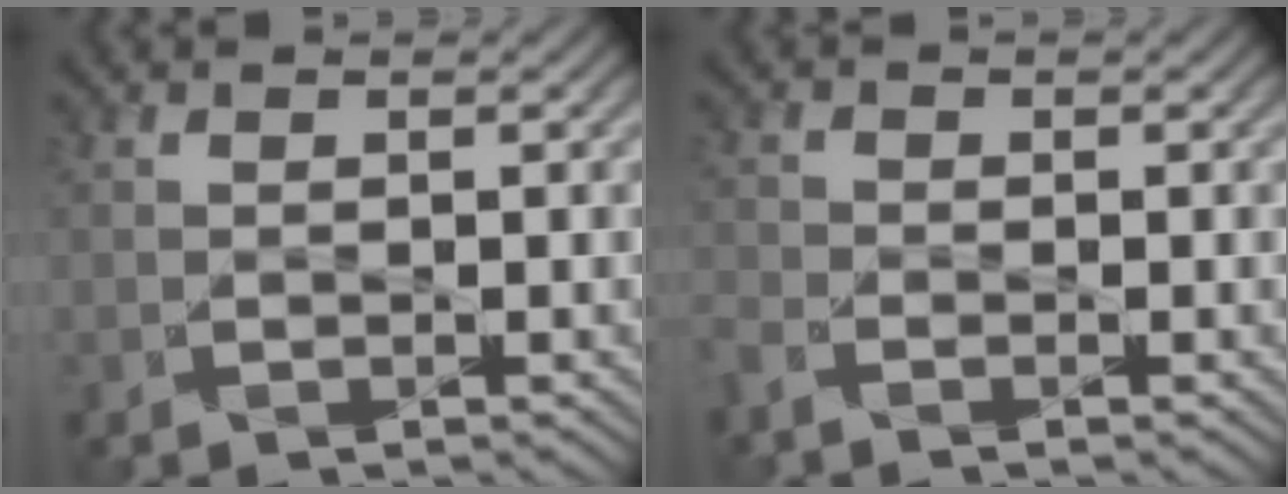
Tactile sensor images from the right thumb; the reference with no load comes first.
{"total": 2.4, "force": [-1.9, 0.9, 1.2], "torque": [-0.033, -0.010, -0.053]}